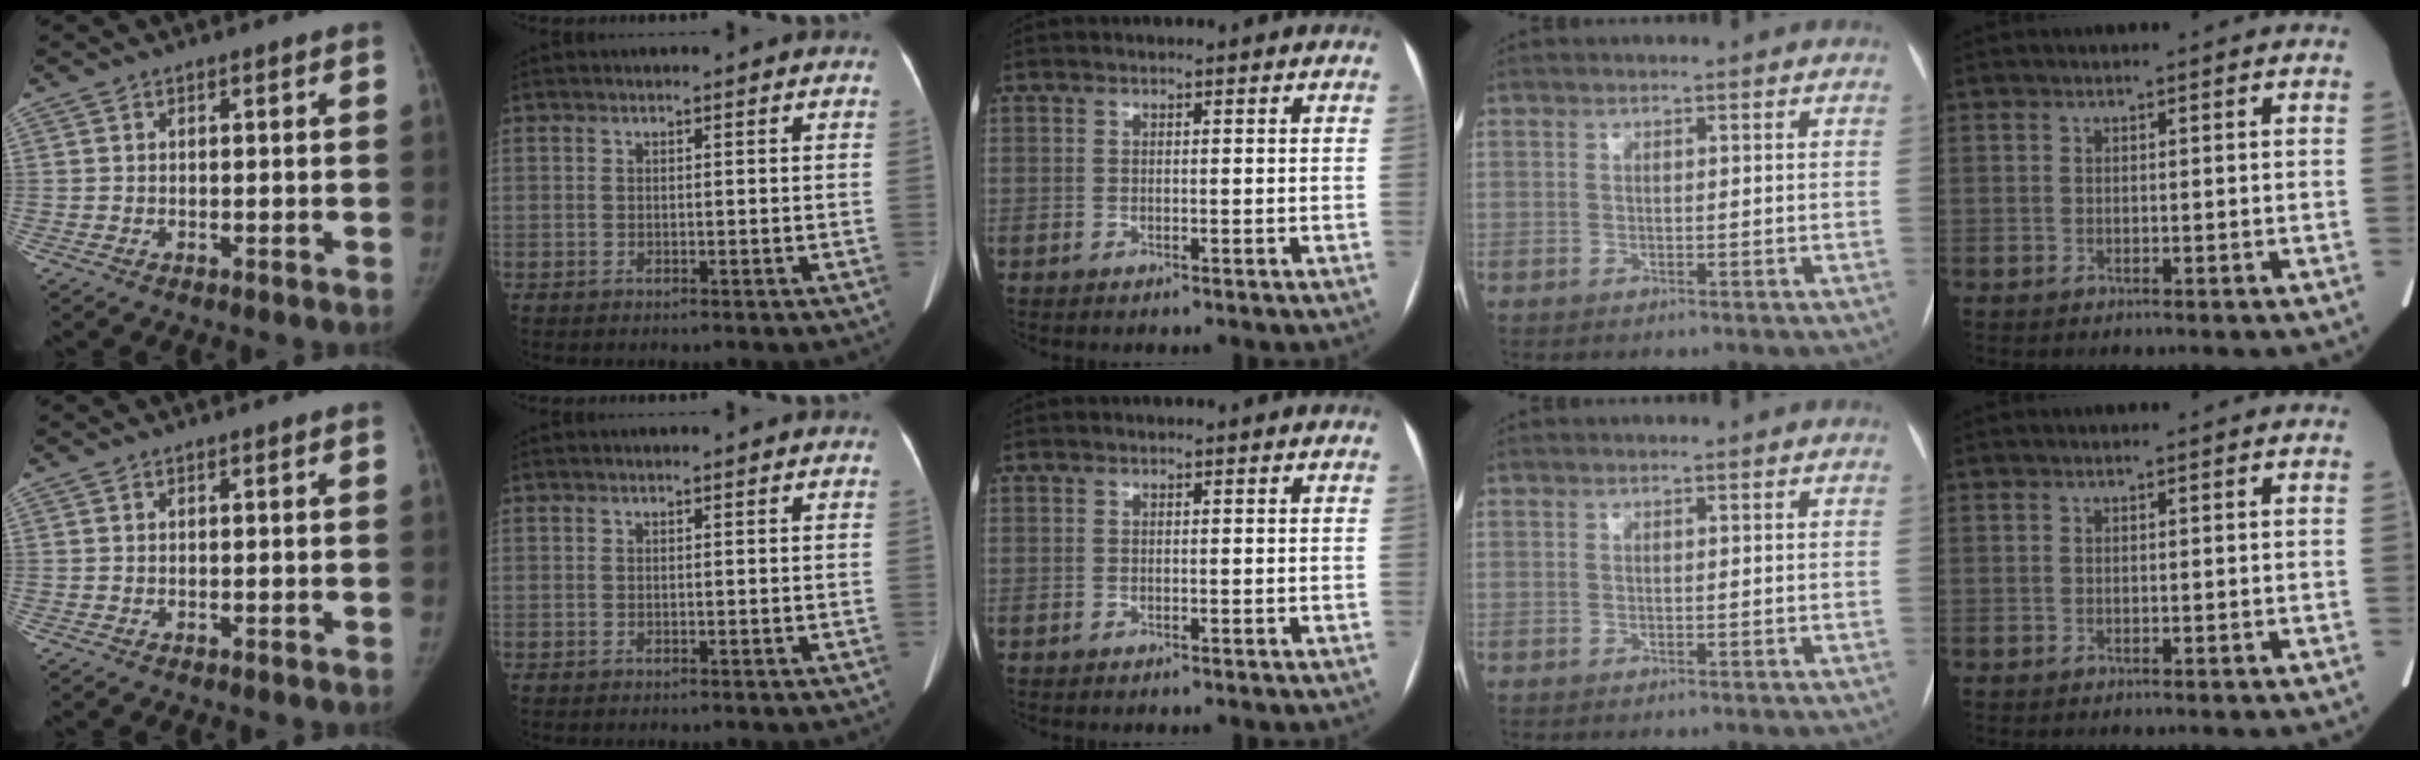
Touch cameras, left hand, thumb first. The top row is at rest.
{}